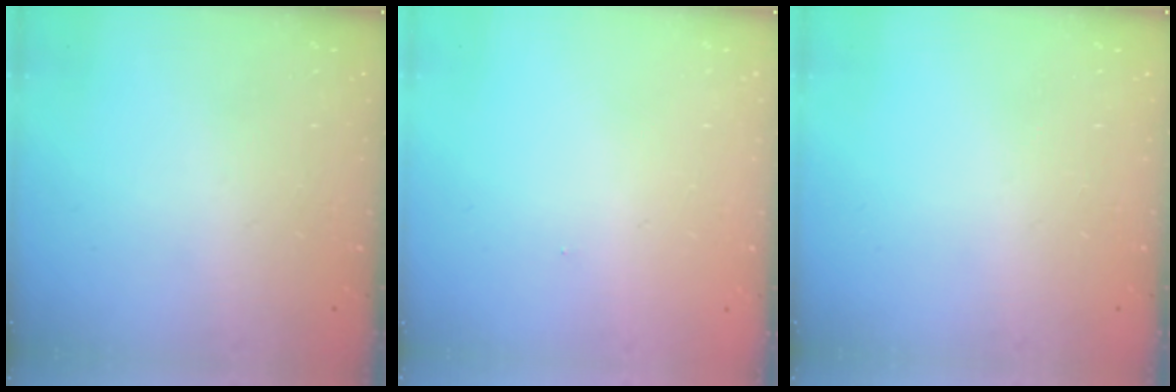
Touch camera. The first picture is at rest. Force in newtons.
{"total": 5.3, "press": 0.3, "slide": 5.2}
{"total": 0.0}